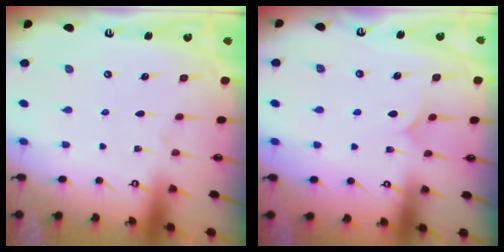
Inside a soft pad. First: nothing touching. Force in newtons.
{"total": 4.6, "press": 4.5, "slide": 0.5}